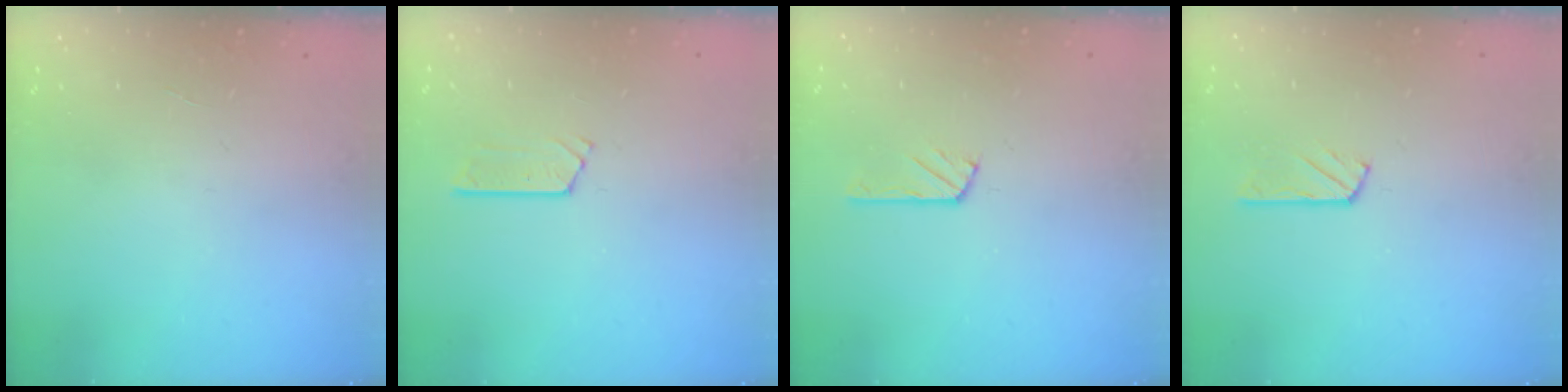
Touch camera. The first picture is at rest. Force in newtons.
{"total": 2.7, "press": 2.7, "slide": 0.2}
{"total": 2.9, "press": 2.9, "slide": 0.5}
{"total": 2.7, "press": 2.7, "slide": 0.3}